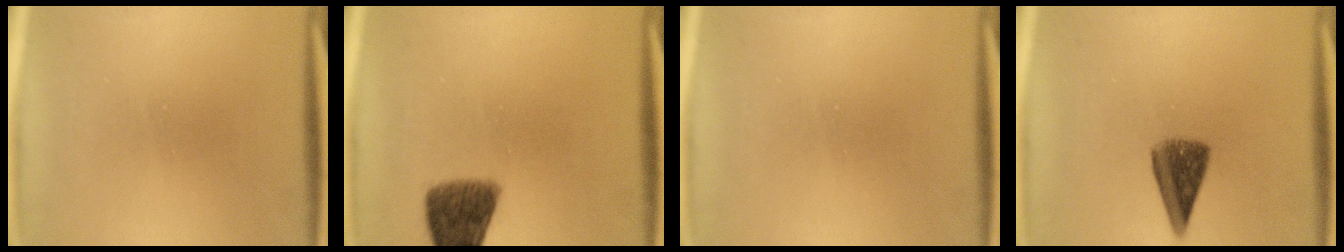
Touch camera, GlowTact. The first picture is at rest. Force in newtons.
{"total": 8.3}
{"total": 0.0}
{"total": 5.6}